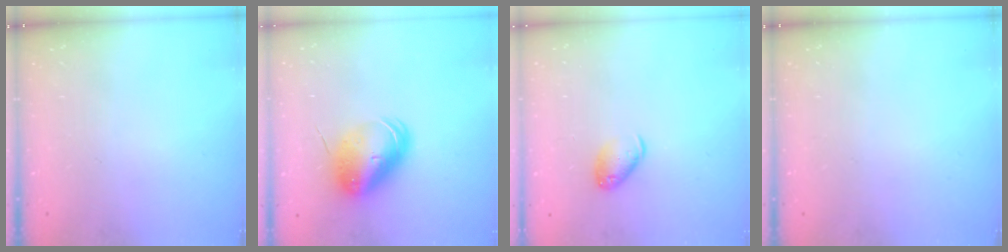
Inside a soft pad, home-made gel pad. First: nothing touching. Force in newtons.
{"total": 10.4, "press": 10.1, "slide": 2.3}
{"total": 8.4, "press": 8.3, "slide": 1.1}
{"total": 0.0}